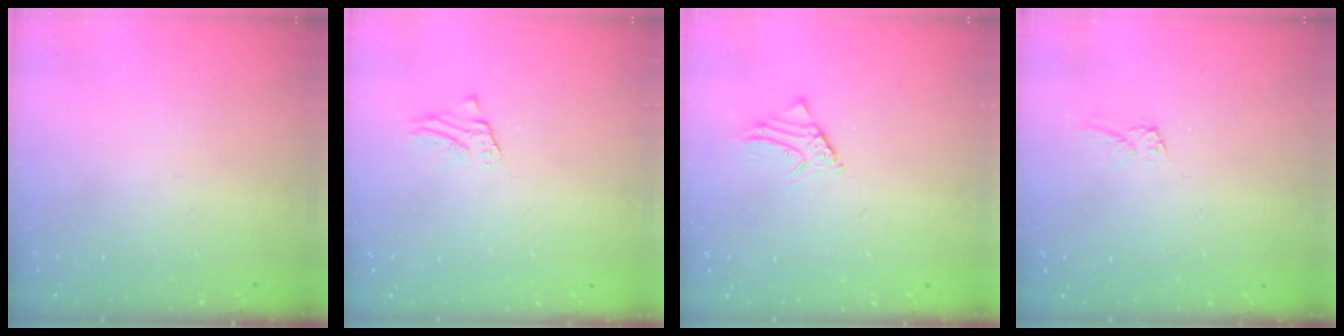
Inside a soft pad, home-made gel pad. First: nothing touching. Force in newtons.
{"total": 1.4, "press": 1.4, "slide": 0.0}
{"total": 2.7, "press": 2.6, "slide": 0.2}
{"total": 1.8, "press": 1.7, "slide": 0.1}